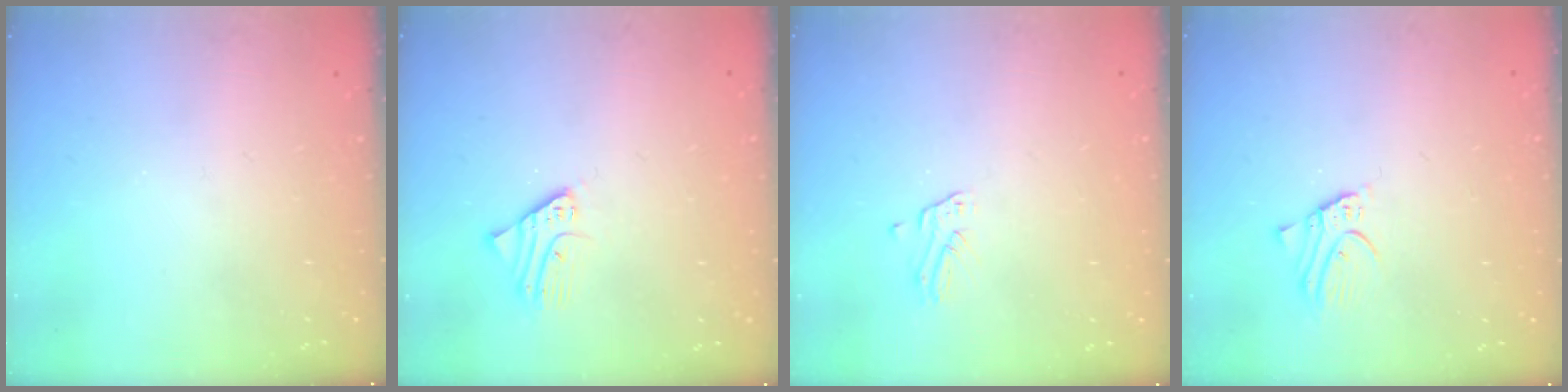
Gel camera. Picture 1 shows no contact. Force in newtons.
{"total": 2.2, "press": 2.2, "slide": 0.2}
{"total": 1.8, "press": 1.8, "slide": 0.1}
{"total": 2.7, "press": 2.7, "slide": 0.2}